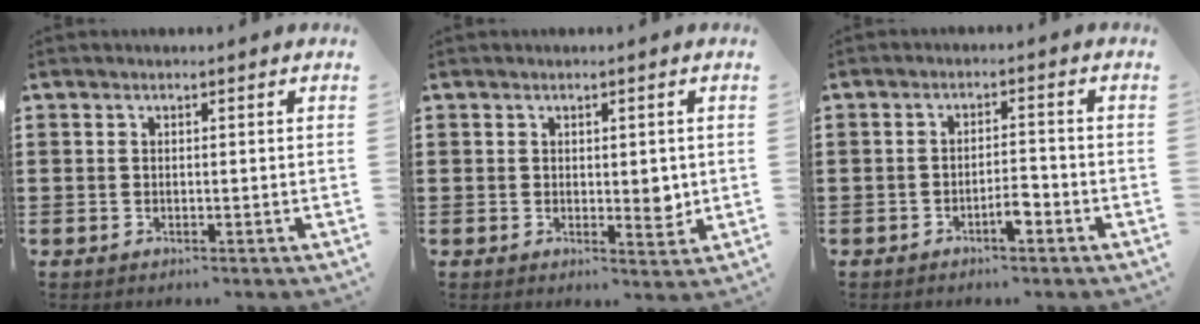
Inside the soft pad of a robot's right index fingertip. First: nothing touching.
{"total": 3.3, "force": [0.3, 1.9, 2.7], "torque": [-0.027, -0.005, 0.001]}
{"total": 3.1, "force": [-1.7, 0.8, 2.4], "torque": [-0.042, 0.006, -0.031]}